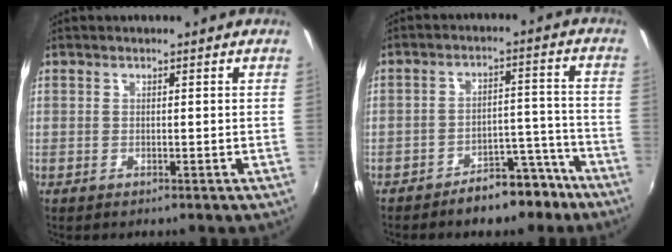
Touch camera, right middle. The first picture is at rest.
{"total": 8.9, "force": [-7.0, 4.0, 3.8], "torque": [-0.056, 0.040, -0.082]}